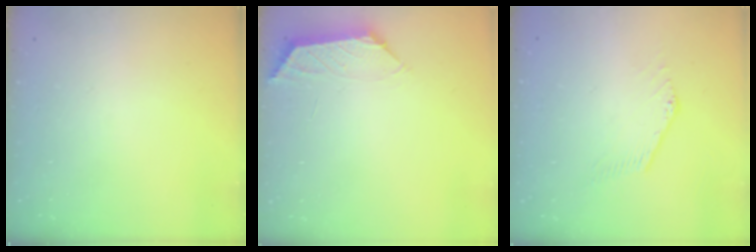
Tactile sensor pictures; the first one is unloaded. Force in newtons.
{"total": 1.2, "press": 1.1, "slide": 0.4}
{"total": 0.8, "press": 0.8, "slide": 0.1}